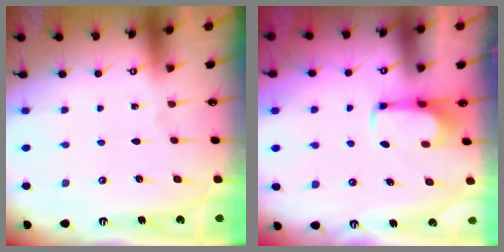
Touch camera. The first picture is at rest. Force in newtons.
{"total": 1.9, "press": 1.9, "slide": 0.2}